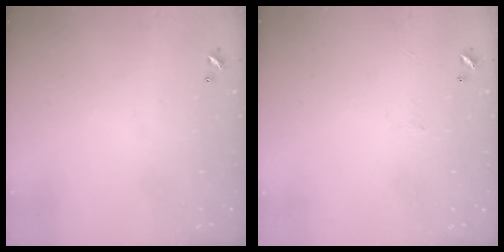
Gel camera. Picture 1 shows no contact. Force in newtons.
{"total": 0.0}